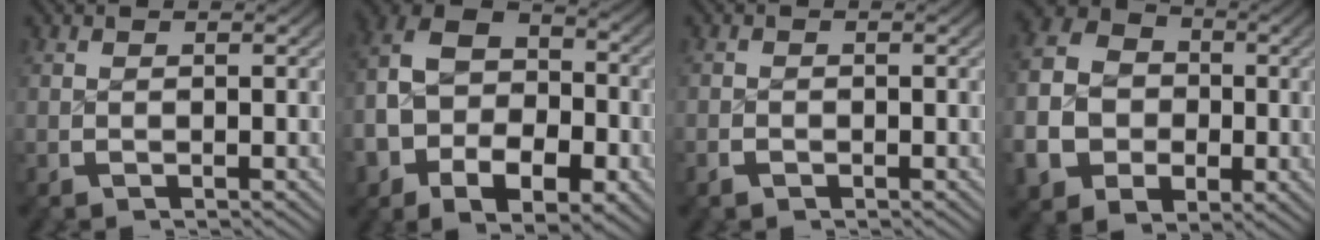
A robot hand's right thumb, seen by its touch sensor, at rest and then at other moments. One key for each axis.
{"total": 12.8, "fx": -0.8, "fy": 9.9, "fz": 8.0, "tx": -0.170, "ty": -0.030, "tz": -0.012}
{"total": 0.9, "fx": -0.8, "fy": 0.5, "fz": 0.1, "tx": -0.002, "ty": -0.004, "tz": -0.017}
{"total": 12.9, "fx": -0.9, "fy": 10.7, "fz": 7.2, "tx": -0.150, "ty": -0.021, "tz": -0.019}